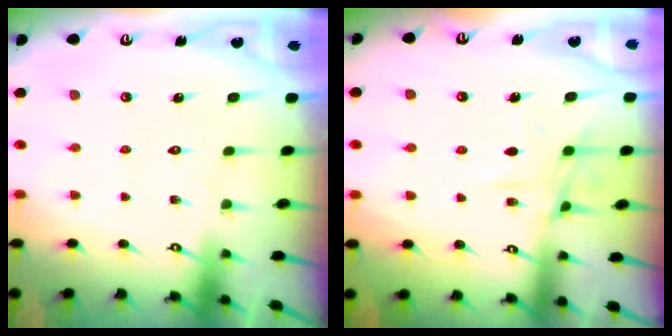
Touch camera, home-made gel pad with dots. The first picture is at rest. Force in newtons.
{"total": 8.6, "press": 8.6, "slide": 0.5}